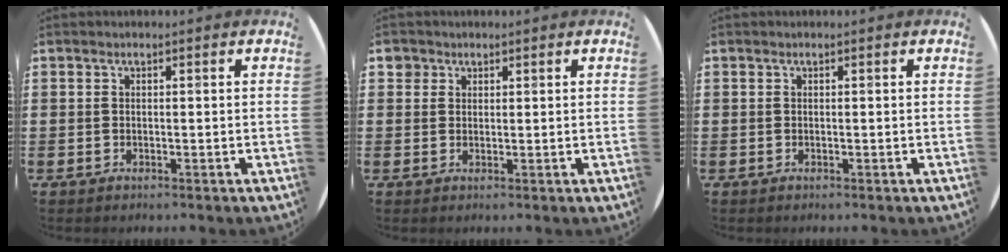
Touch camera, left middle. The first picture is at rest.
{"total": 1.8, "force": [1.4, 1.2, 0.1], "torque": [0.005, 0.002, 0.025]}
{"total": 0.0}